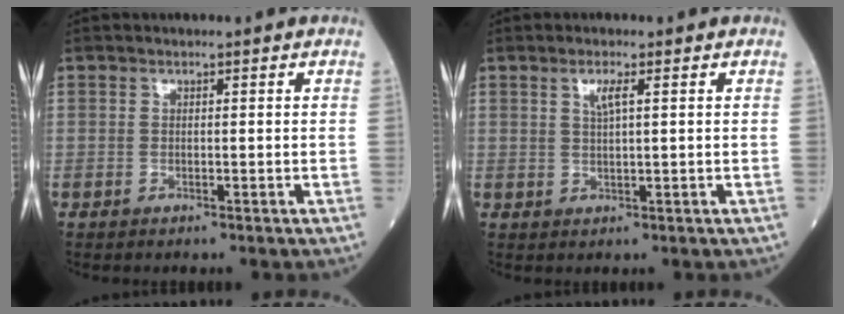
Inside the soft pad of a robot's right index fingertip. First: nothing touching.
{"total": 2.2, "force": [1.0, 0.1, 2.0], "torque": [-0.043, 0.002, 0.018]}